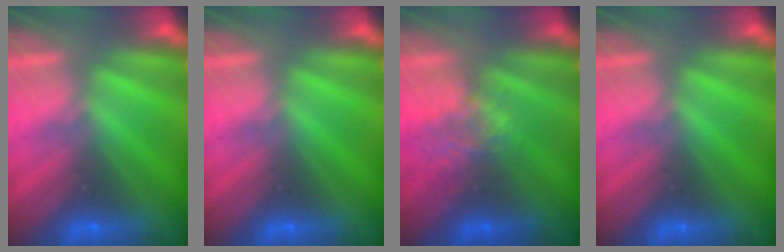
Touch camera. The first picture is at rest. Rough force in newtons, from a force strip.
{"total": 0.0}
{"total": 4.2}
{"total": 0.0}